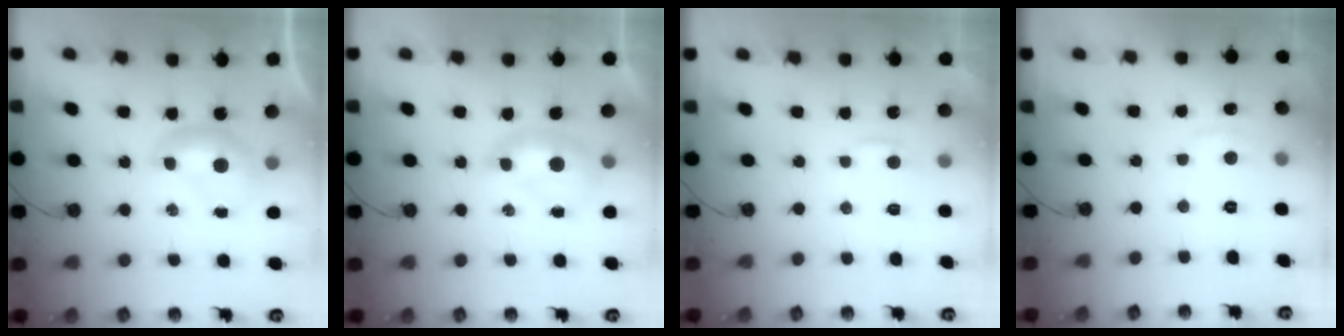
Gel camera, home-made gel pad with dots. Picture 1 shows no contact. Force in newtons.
{"total": 1.7, "press": 1.6, "slide": 0.6}
{"total": 3.6, "press": 3.6, "slide": 0.2}
{"total": 0.9, "press": 0.2, "slide": 0.9}